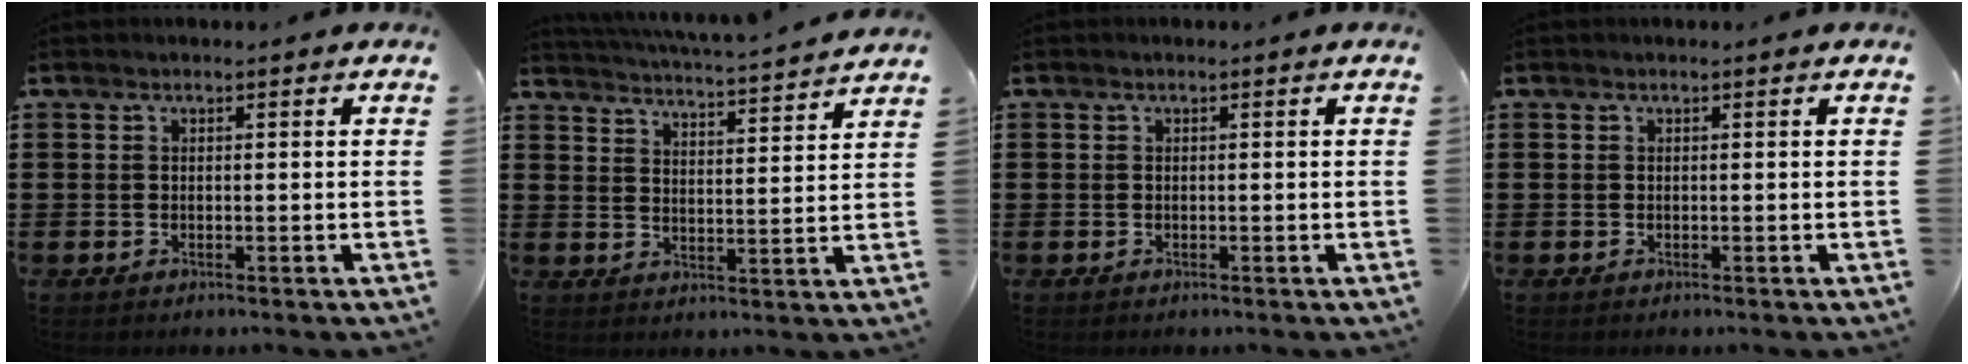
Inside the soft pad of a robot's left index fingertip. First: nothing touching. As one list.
[{"total": 4.5, "force": [4.3, -0.7, 0.9], "torque": [-0.030, -0.040, 0.070]}, {"total": 0.0}, {"total": 0.0}]